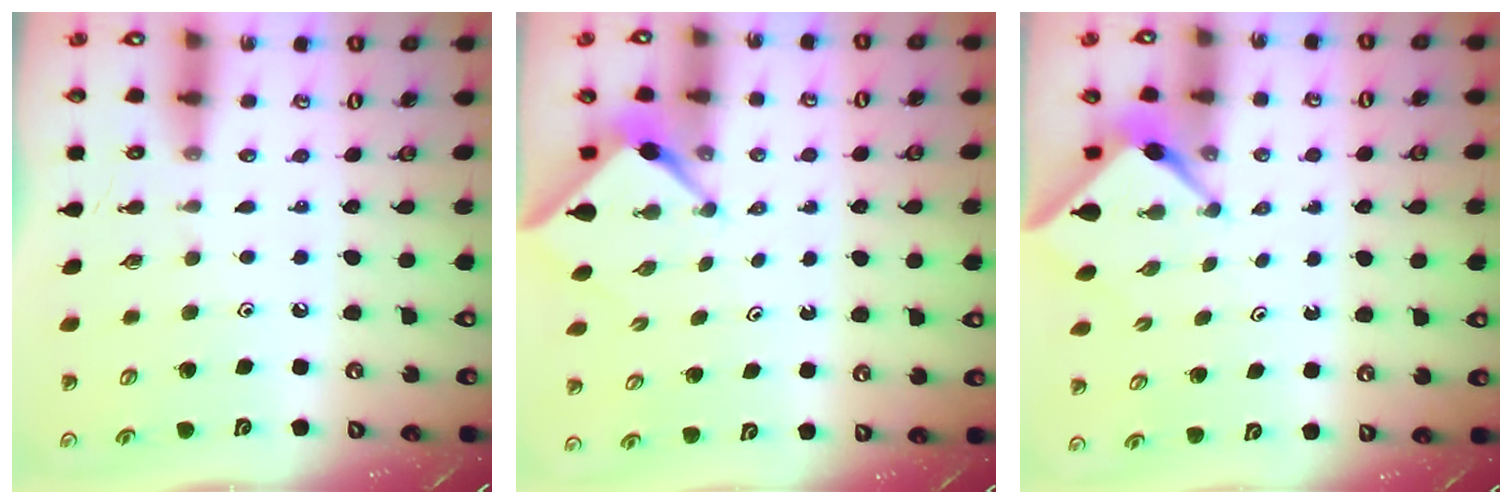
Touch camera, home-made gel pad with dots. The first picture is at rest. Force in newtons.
{"total": 3.0, "press": 3.0, "slide": 0.3}
{"total": 3.1, "press": 3.0, "slide": 0.3}